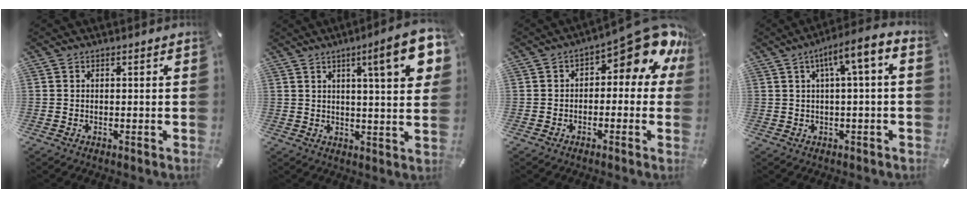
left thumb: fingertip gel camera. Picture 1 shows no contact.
{"total": 13.8, "force": [5.9, 2.5, 12.3], "torque": [-0.170, -0.024, 0.084]}
{"total": 12.6, "force": [6.3, 4.7, 9.8], "torque": [-0.130, -0.053, 0.102]}
{"total": 7.7, "force": [1.6, 1.4, 7.4], "torque": [-0.122, -0.010, 0.023]}